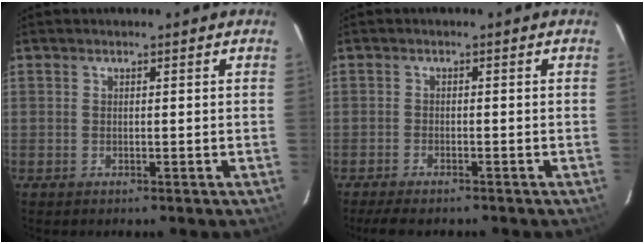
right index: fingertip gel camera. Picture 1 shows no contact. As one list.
[{"total": 5.0, "force": [-4.2, 1.3, 2.3], "torque": [-0.064, -0.017, -0.068]}]